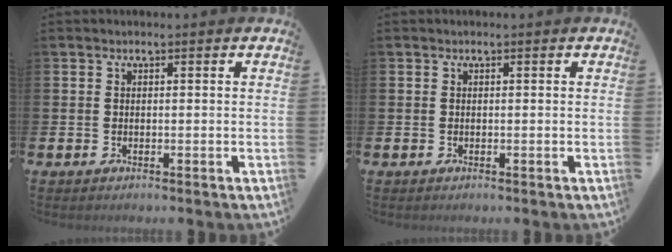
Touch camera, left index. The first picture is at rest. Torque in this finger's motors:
{"motor_torque": [0.00, 0.00, 0.00, 0.01]}